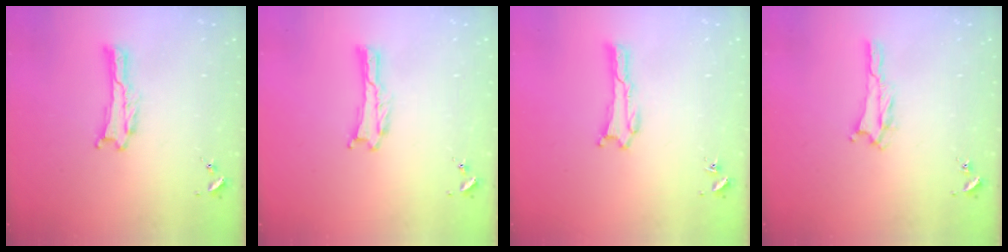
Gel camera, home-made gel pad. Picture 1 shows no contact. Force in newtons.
{"total": 0.0}
{"total": 0.0}
{"total": 2.1, "press": 2.1, "slide": 0.3}